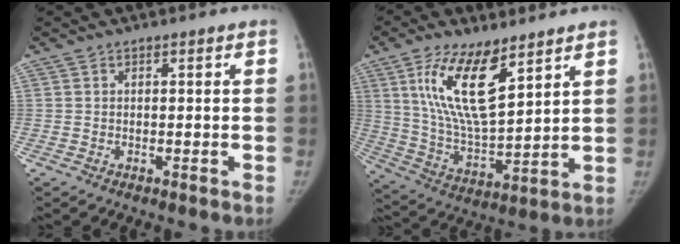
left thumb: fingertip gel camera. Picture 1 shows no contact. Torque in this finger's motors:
{"motor_torque": [0.30, 0.37, 1.90, -0.87, 0.15]}